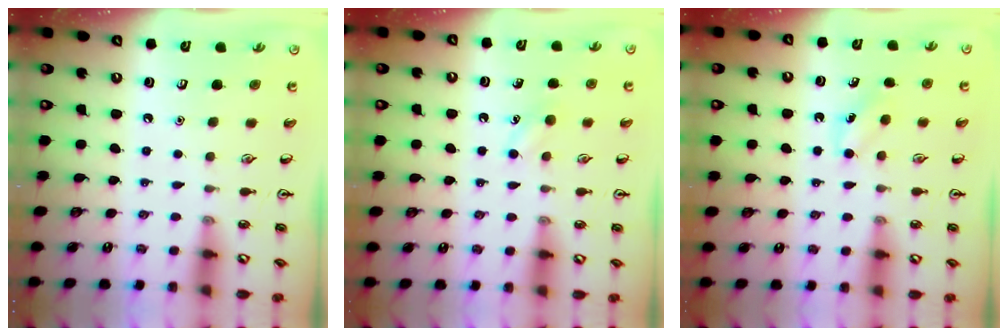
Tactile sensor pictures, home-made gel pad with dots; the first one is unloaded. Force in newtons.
{"total": 5.2, "press": 4.9, "slide": 1.5}
{"total": 3.3, "press": 3.2, "slide": 1.0}